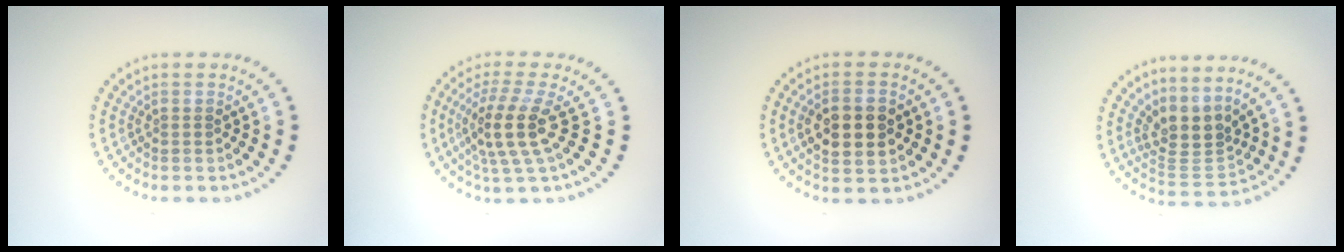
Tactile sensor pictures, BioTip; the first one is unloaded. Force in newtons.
{"total": 4.2, "press": 3.5, "slide": 2.4}
{"total": 4.5, "press": 4.5, "slide": 0.2}
{"total": 3.4, "press": 2.5, "slide": 2.3}